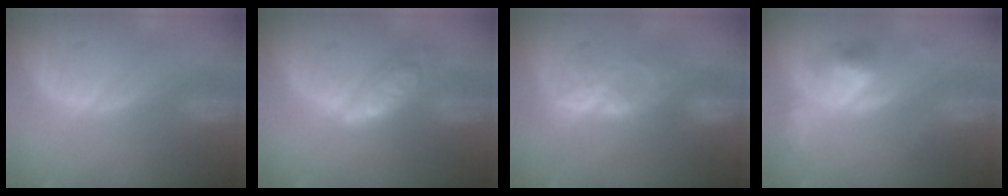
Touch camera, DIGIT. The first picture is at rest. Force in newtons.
{"total": 6.3, "press": 6.3, "slide": 0.4}
{"total": 7.2, "press": 6.1, "slide": 3.8}
{"total": 5.3, "press": 5.0, "slide": 1.6}